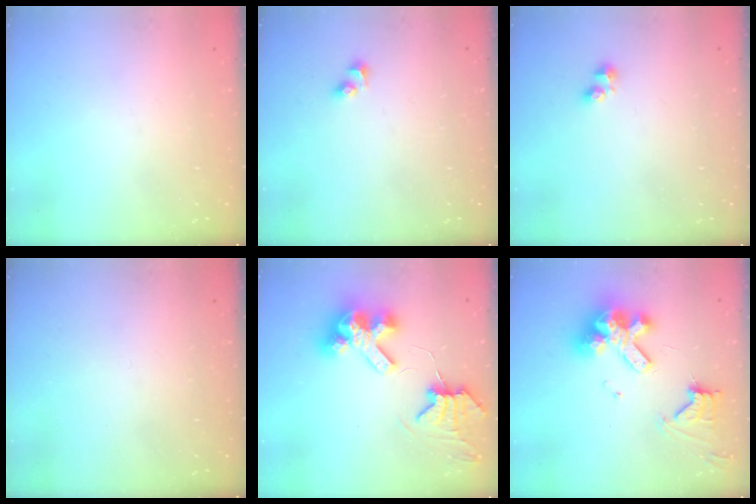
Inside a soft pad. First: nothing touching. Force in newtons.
{"total": 2.7, "press": 2.5, "slide": 1.2}
{"total": 2.2, "press": 2.2, "slide": 0.5}
{"total": 0.0}
{"total": 9.1, "press": 9.0, "slide": 1.3}
{"total": 15.7, "press": 15.6, "slide": 1.7}